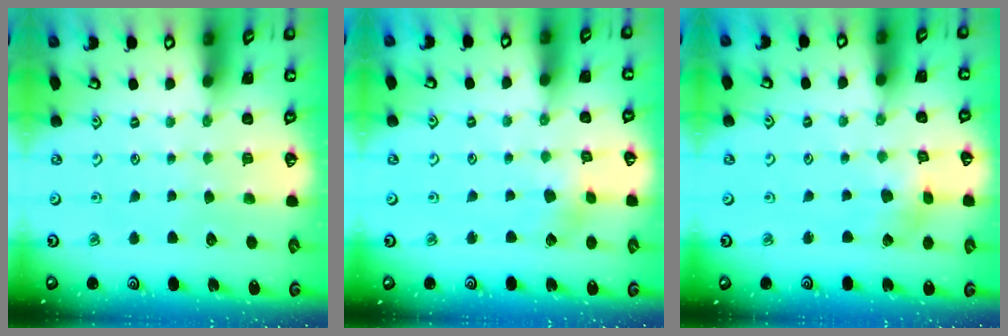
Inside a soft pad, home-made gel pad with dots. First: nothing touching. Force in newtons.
{"total": 2.7, "press": 2.6, "slide": 0.7}
{"total": 2.4, "press": 2.3, "slide": 0.5}